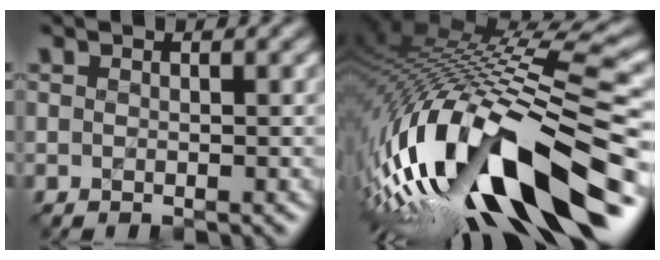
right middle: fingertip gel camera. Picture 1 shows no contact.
{"total": 17.0, "force": [-5.6, 5.5, 15.0], "torque": [-0.285, 0.008, -0.095]}